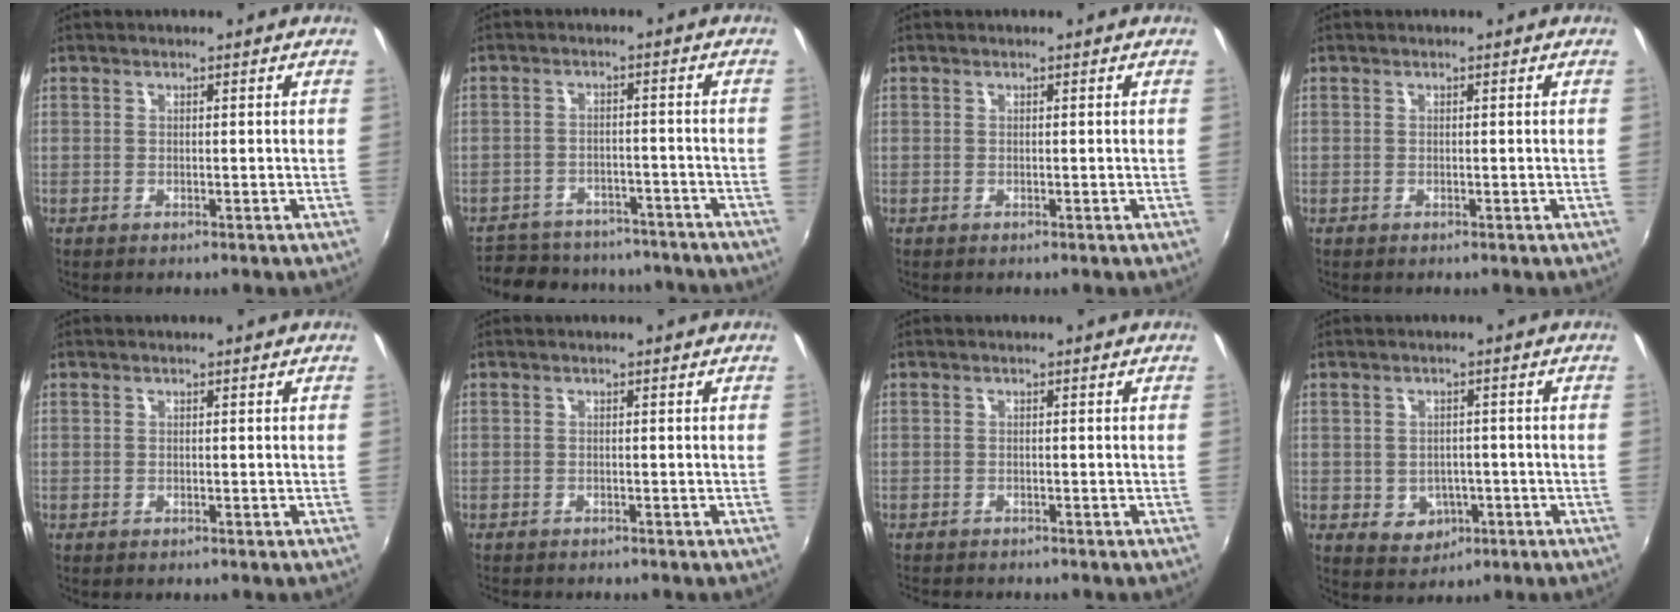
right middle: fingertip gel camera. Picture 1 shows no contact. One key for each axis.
{"total": 18.6, "fx": -15.7, "fy": 7.5, "fz": 6.5, "tx": -0.142, "ty": 0.014, "tz": -0.201}
{"total": 0.0}
{"total": 0.0}
{"total": 0.0}
{"total": 2.0, "fx": -1.9, "fy": 0.2, "fz": 0.6, "tx": -0.017, "ty": -0.012, "tz": -0.030}
{"total": 3.1, "fx": -2.9, "fy": 0.4, "fz": 1.0, "tx": -0.027, "ty": -0.017, "tz": -0.048}
{"total": 5.0, "fx": -1.4, "fy": 4.4, "fz": 2.0, "tx": -0.047, "ty": 0.005, "tz": -0.005}